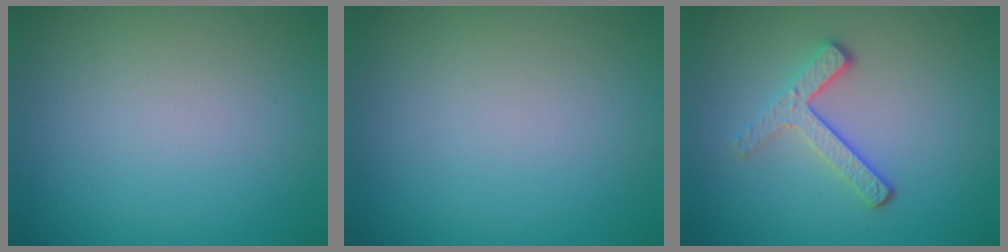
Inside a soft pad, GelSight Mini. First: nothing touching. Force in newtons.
{"total": 0.0}
{"total": 3.0, "press": 2.3, "slide": 2.0}